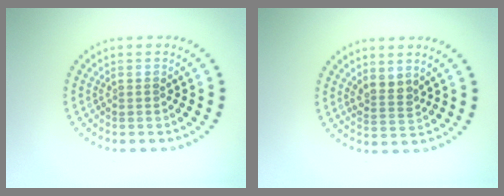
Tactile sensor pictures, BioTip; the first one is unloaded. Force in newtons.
{"total": 2.1, "press": 1.7, "slide": 1.2}